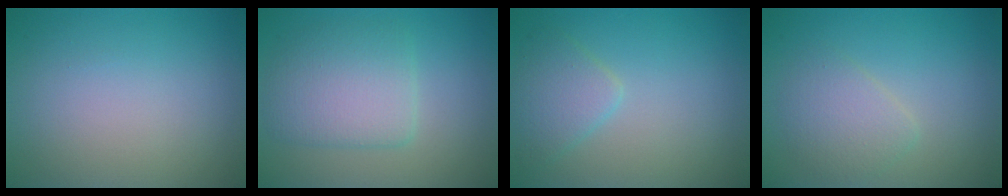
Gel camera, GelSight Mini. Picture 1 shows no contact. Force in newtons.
{"total": 4.4, "press": 4.4, "slide": 0.2}
{"total": 2.6, "press": 2.6, "slide": 0.1}
{"total": 2.6, "press": 2.6, "slide": 0.0}